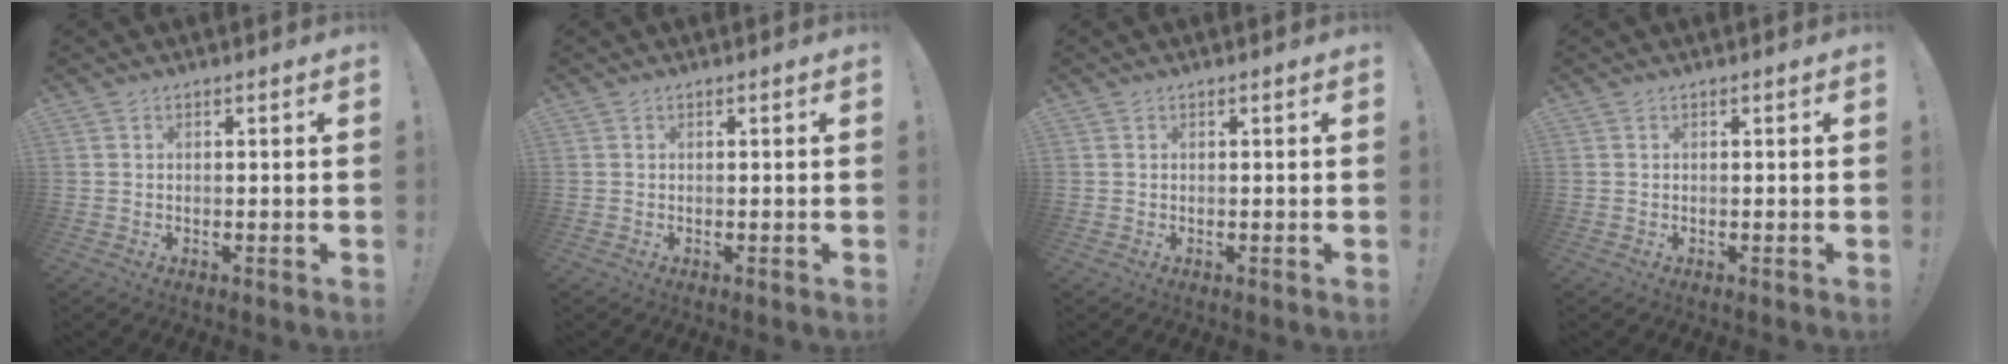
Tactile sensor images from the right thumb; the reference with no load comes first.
{"total": 0.0}
{"total": 0.0}
{"total": 0.0}